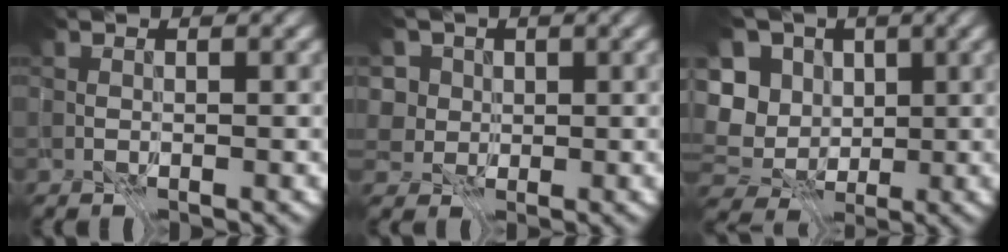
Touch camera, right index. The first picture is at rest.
{"total": 5.8, "force": [2.1, 4.5, 2.9], "torque": [-0.058, 0.011, 0.013]}
{"total": 8.2, "force": [-0.5, 7.1, 4.1], "torque": [-0.097, 0.004, -0.012]}